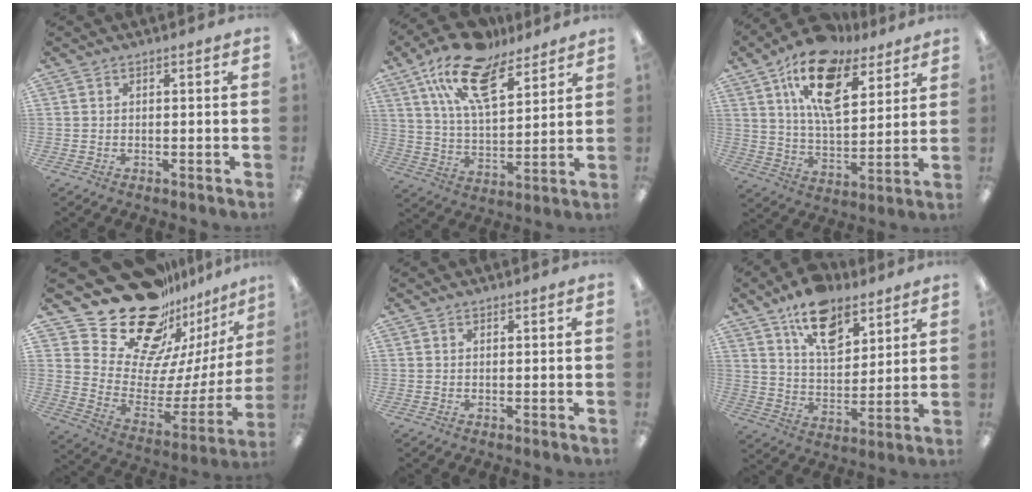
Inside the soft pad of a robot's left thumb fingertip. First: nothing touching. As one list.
[{"total": 17.8, "force": [11.8, 7.6, 11.0], "torque": [-0.198, -0.055, 0.210]}, {"total": 18.0, "force": [11.3, 8.5, 11.2], "torque": [-0.194, -0.045, 0.197]}, {"total": 26.6, "force": [20.5, 13.1, 10.9], "torque": [-0.172, -0.152, 0.384]}, {"total": 0.6, "force": [0.5, 0.2, 0.0], "torque": [-0.001, 0.000, 0.010]}, {"total": 13.7, "force": [9.3, 7.3, 6.9], "torque": [-0.106, -0.045, 0.167]}]